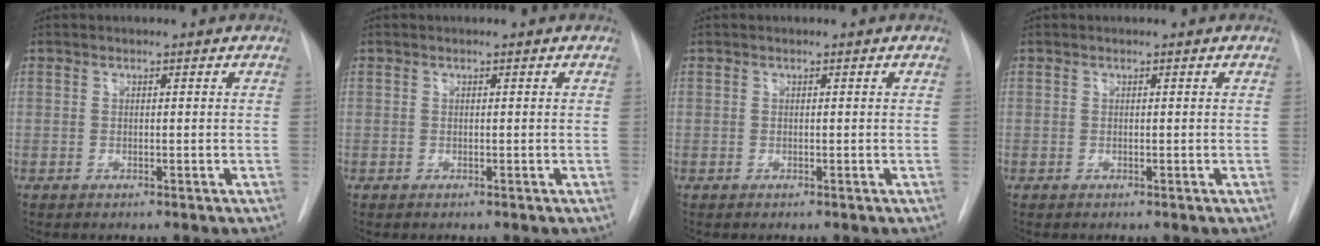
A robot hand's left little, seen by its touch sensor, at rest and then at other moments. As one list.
[{"total": 0.0}, {"total": 0.0}, {"total": 0.0}]